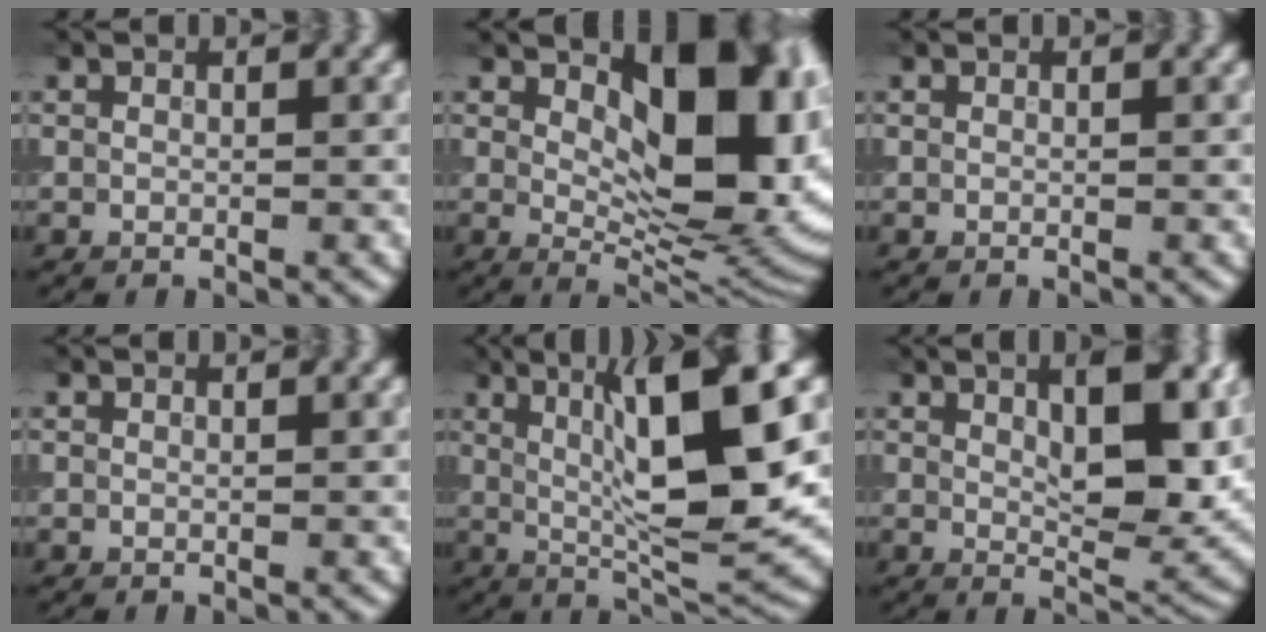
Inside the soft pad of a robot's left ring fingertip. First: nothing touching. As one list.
[{"total": 11.3, "force": [2.8, 5.7, 9.4], "torque": [-0.116, -0.004, 0.047]}, {"total": 0.0}, {"total": 0.0}, {"total": 10.9, "force": [2.3, 2.2, 10.4], "torque": [-0.153, -0.001, 0.046]}, {"total": 7.9, "force": [2.2, 2.9, 7.0], "torque": [-0.101, 0.000, 0.035]}]